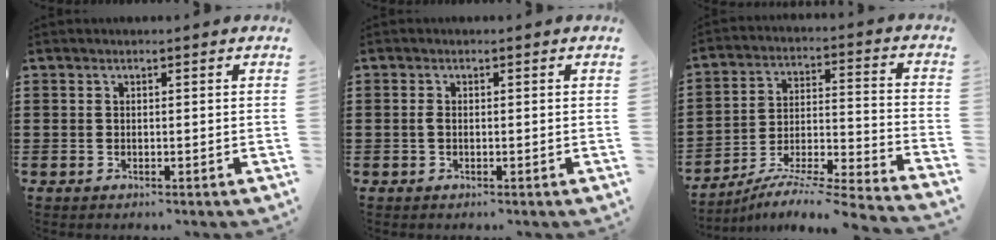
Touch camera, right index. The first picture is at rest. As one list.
[{"total": 1.0, "force": [-0.2, 0.4, 0.9], "torque": [-0.025, -0.004, -0.007]}, {"total": 7.2, "force": [-6.5, -0.3, 2.9], "torque": [-0.038, -0.002, -0.130]}]